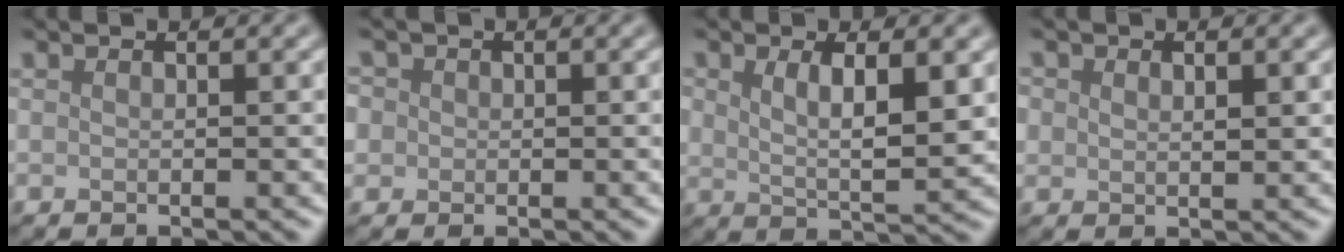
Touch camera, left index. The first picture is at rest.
{"total": 3.3, "force": [1.0, 2.8, 1.3], "torque": [-0.018, 0.023, -0.001]}
{"total": 4.4, "force": [1.7, 1.7, 3.7], "torque": [-0.073, -0.007, 0.033]}
{"total": 1.8, "force": [0.8, 1.3, 0.9], "torque": [-0.015, -0.001, 0.016]}